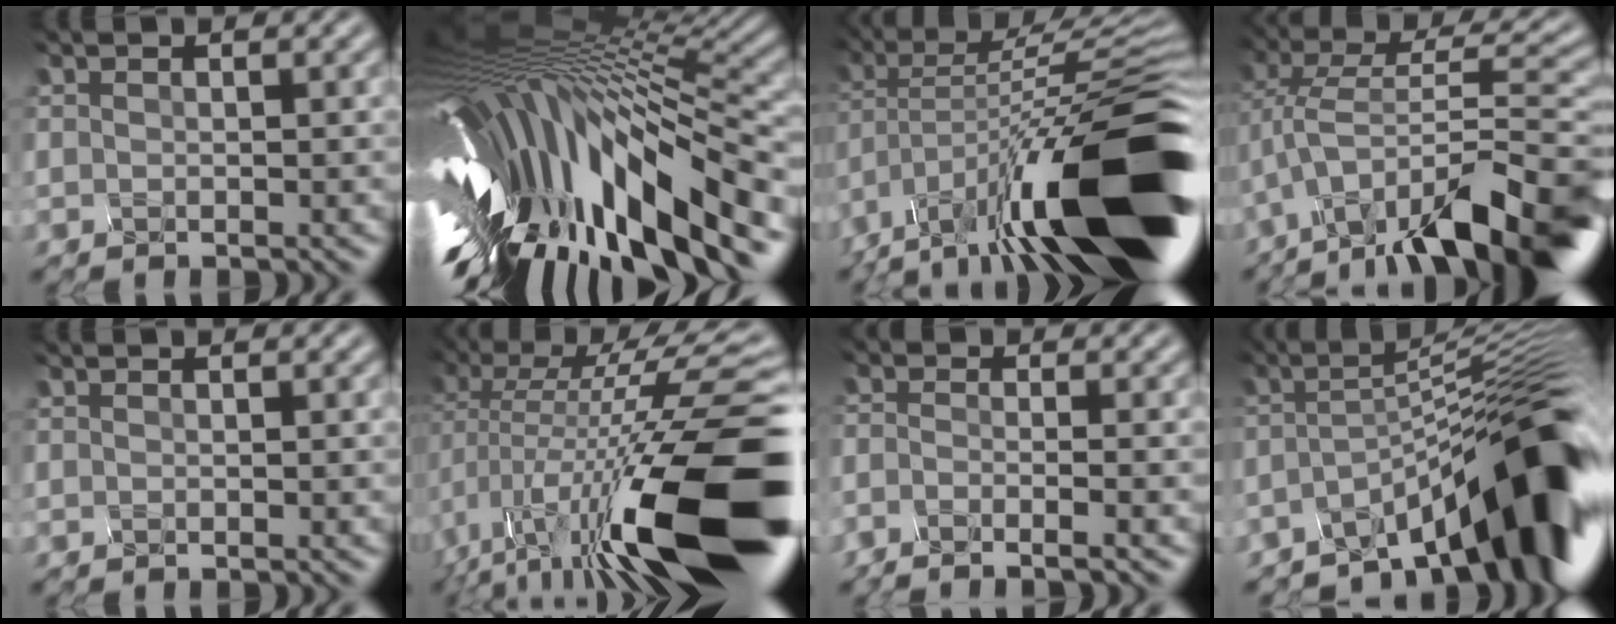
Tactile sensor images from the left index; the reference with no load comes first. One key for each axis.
{"total": 17.0, "fx": -4.4, "fy": 5.1, "fz": 15.6, "tx": -0.287, "ty": -0.012, "tz": -0.063}
{"total": 17.2, "fx": -8.7, "fy": 4.3, "fz": 14.2, "tx": -0.227, "ty": 0.009, "tz": -0.146}
{"total": 13.6, "fx": -7.8, "fy": 3.8, "fz": 10.5, "tx": -0.181, "ty": 0.016, "tz": -0.125}
{"total": 0.0}
{"total": 17.8, "fx": -4.2, "fy": 5.2, "fz": 16.5, "tx": -0.263, "ty": 0.014, "tz": -0.073}
{"total": 2.9, "fx": -2.0, "fy": 1.2, "fz": 1.7, "tx": 0.008, "ty": 0.001, "tz": -0.060}
{"total": 11.9, "fx": -6.6, "fy": 2.4, "fz": 9.6, "tx": -0.119, "ty": 0.011, "tz": -0.104}